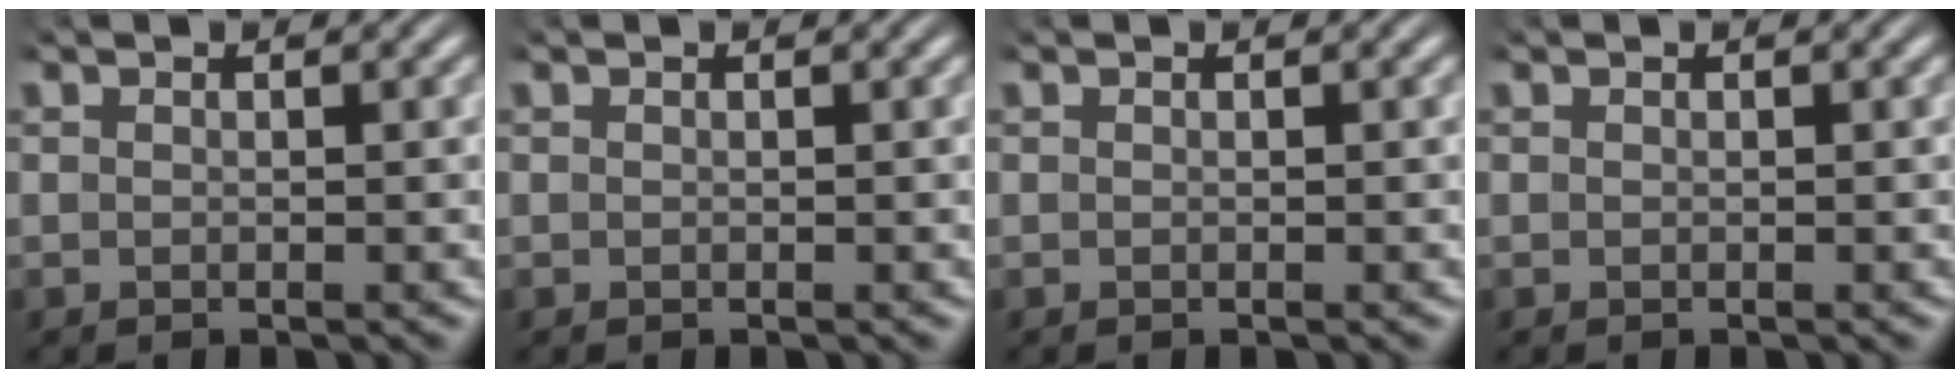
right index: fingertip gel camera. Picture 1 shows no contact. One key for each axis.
{"total": 0.0}
{"total": 0.0}
{"total": 0.0}